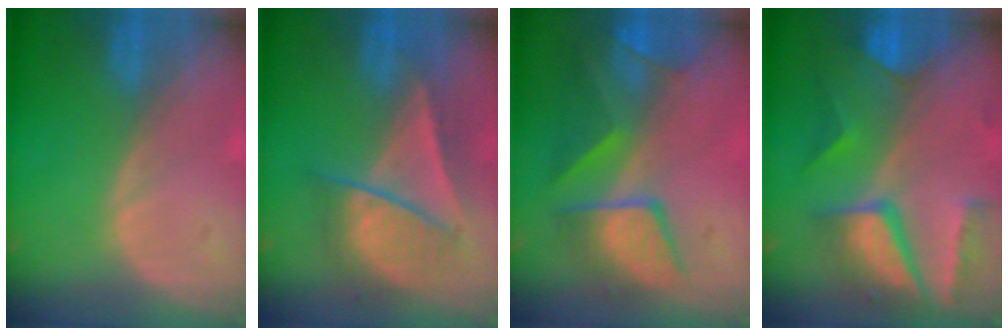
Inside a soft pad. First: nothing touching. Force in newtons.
{"total": 7.4, "press": 7.2, "slide": 1.6}
{"total": 9.1, "press": 8.5, "slide": 3.2}
{"total": 10.3, "press": 8.8, "slide": 5.4}